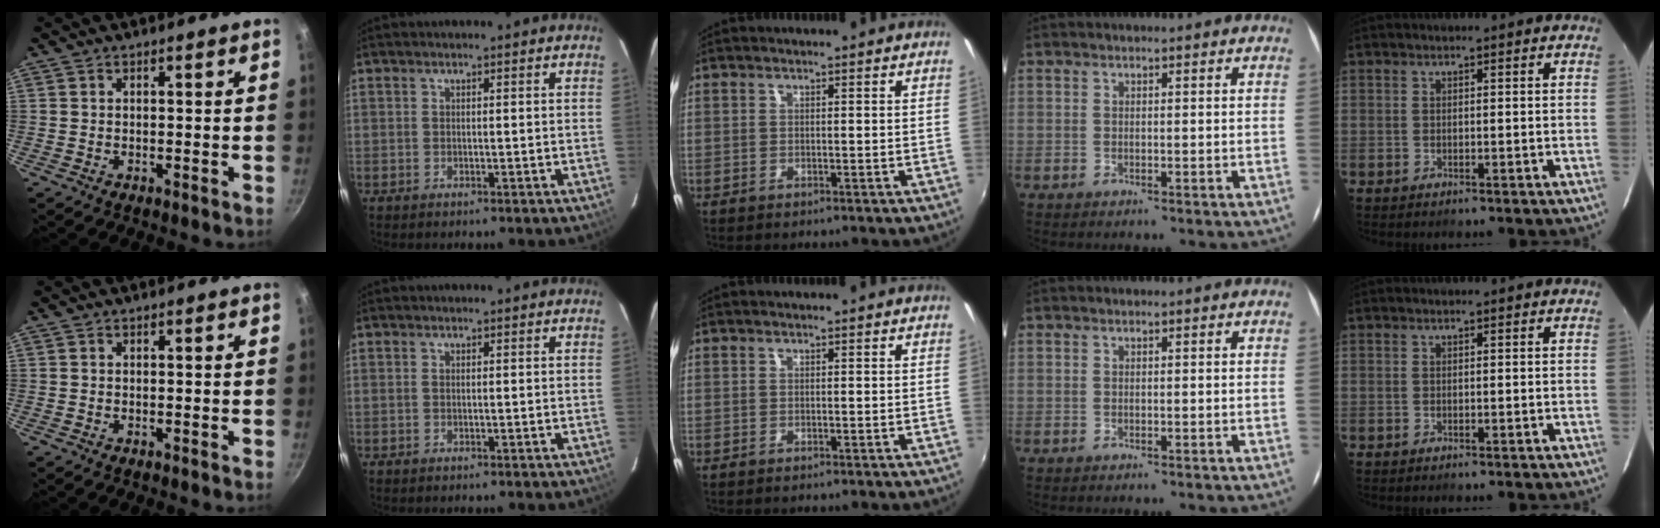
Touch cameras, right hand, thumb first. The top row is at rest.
{}